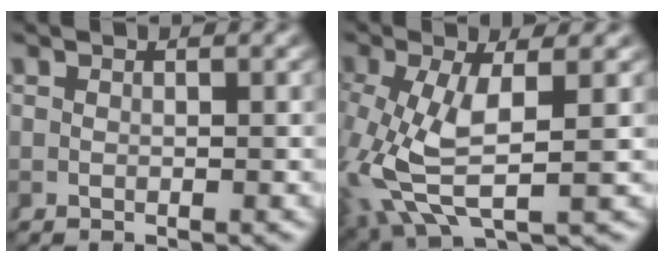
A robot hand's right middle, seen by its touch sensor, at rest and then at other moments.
{"total": 6.9, "force": [0.5, 3.8, 5.8], "torque": [-0.147, -0.020, 0.022]}